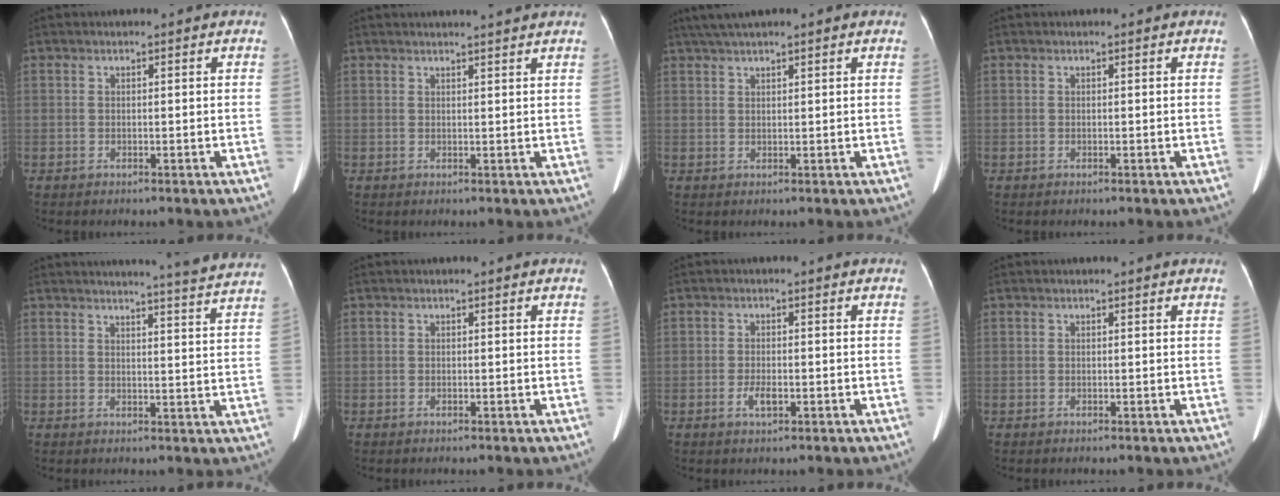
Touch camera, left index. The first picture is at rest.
{"total": 4.3, "force": [3.9, -0.6, 1.6], "torque": [-0.020, 0.010, 0.044]}
{"total": 5.3, "force": [4.1, 0.3, 3.3], "torque": [-0.056, 0.036, 0.071]}
{"total": 0.0}
{"total": 12.9, "force": [12.3, -1.5, 3.7], "torque": [-0.053, -0.057, 0.127]}
{"total": 0.0}
{"total": 2.3, "force": [-0.9, 0.8, 2.0], "torque": [-0.042, -0.001, -0.015]}
{"total": 0.6, "force": [0.5, 0.0, 0.1], "torque": [-0.006, 0.000, 0.005]}